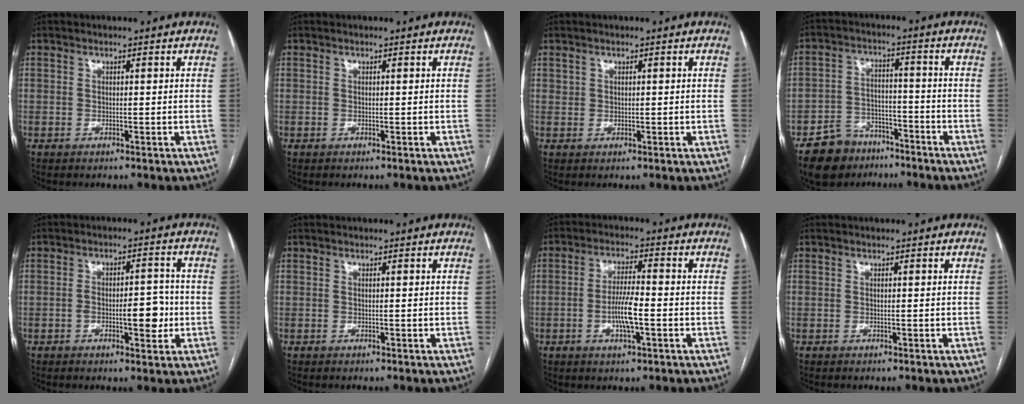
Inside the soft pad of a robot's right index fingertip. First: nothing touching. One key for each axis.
{"total": 0.0}
{"total": 0.8, "fx": 0.5, "fy": 0.7, "fz": 0.1, "tx": 0.006, "ty": 0.000, "tz": 0.009}
{"total": 8.9, "fx": -6.5, "fy": 5.6, "fz": 2.3, "tx": -0.049, "ty": 0.009, "tz": -0.107}
{"total": 6.1, "fx": -1.4, "fy": 2.1, "fz": 5.5, "tx": -0.082, "ty": 0.012, "tz": -0.016}
{"total": 0.0}
{"total": 6.3, "fx": -1.6, "fy": 1.1, "fz": 6.0, "tx": -0.117, "ty": 0.001, "tz": -0.029}
{"total": 0.0}